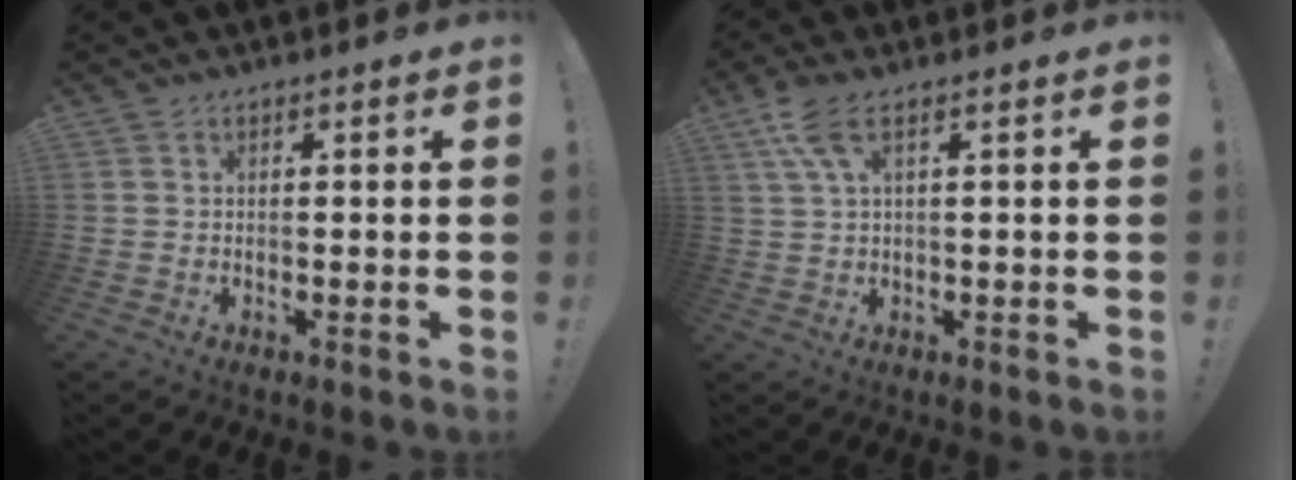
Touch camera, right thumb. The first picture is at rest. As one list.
[{"total": 6.4, "force": [3.3, 1.9, 5.2], "torque": [-0.096, -0.007, 0.060]}]